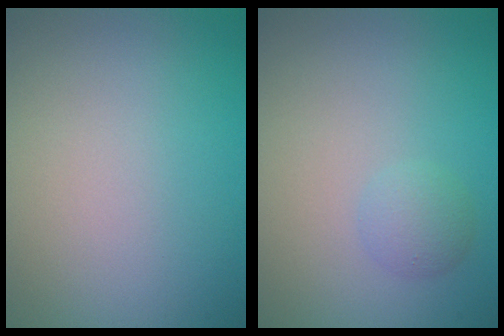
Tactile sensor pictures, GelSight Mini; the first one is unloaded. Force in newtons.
{"total": 1.5, "press": 1.5, "slide": 0.1}